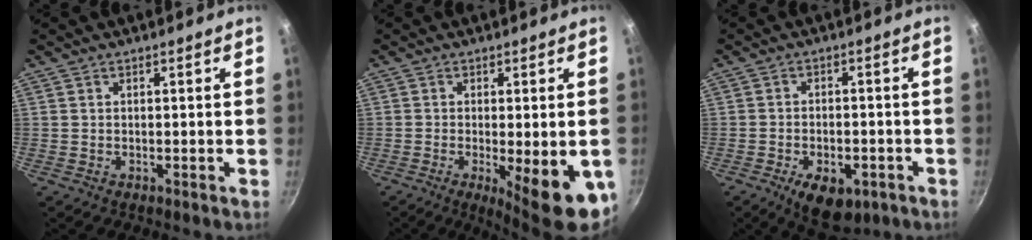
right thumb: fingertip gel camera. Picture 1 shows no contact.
{"total": 12.6, "force": [-3.8, 3.4, 11.6], "torque": [-0.137, -0.010, -0.041]}
{"total": 9.5, "force": [-4.4, 5.1, 6.6], "torque": [-0.082, 0.013, -0.053]}